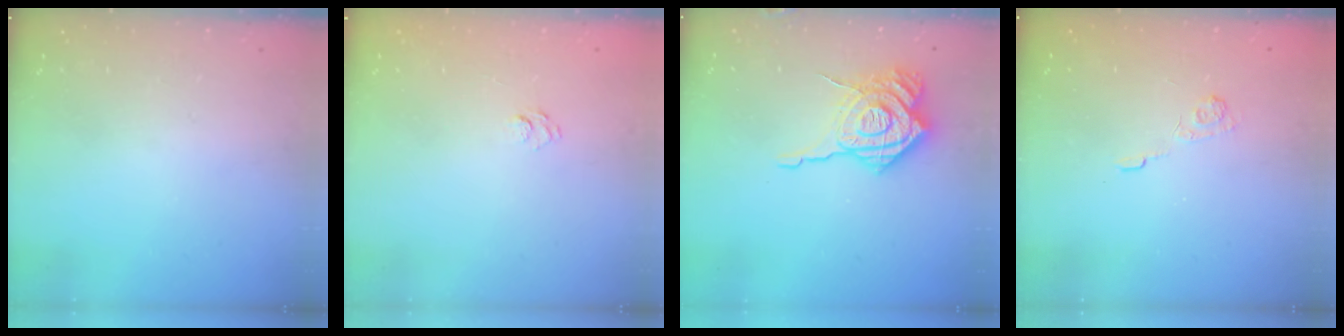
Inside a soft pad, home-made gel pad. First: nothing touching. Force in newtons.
{"total": 5.8, "press": 5.7, "slide": 1.1}
{"total": 19.3, "press": 19.2, "slide": 2.0}
{"total": 3.7, "press": 3.4, "slide": 1.4}